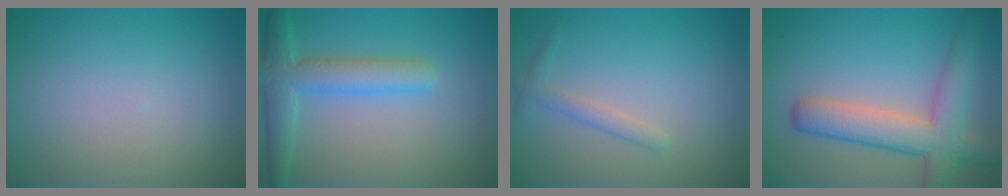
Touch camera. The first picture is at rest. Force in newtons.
{"total": 4.6, "press": 4.6, "slide": 0.2}
{"total": 1.5, "press": 1.5, "slide": 0.1}
{"total": 6.4, "press": 6.4, "slide": 0.4}